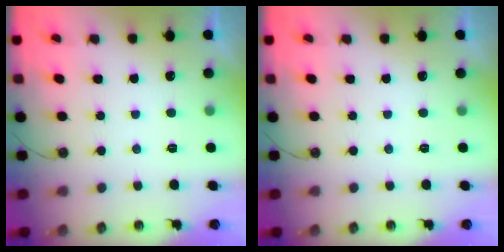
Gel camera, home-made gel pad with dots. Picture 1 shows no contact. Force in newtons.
{"total": 0.0}